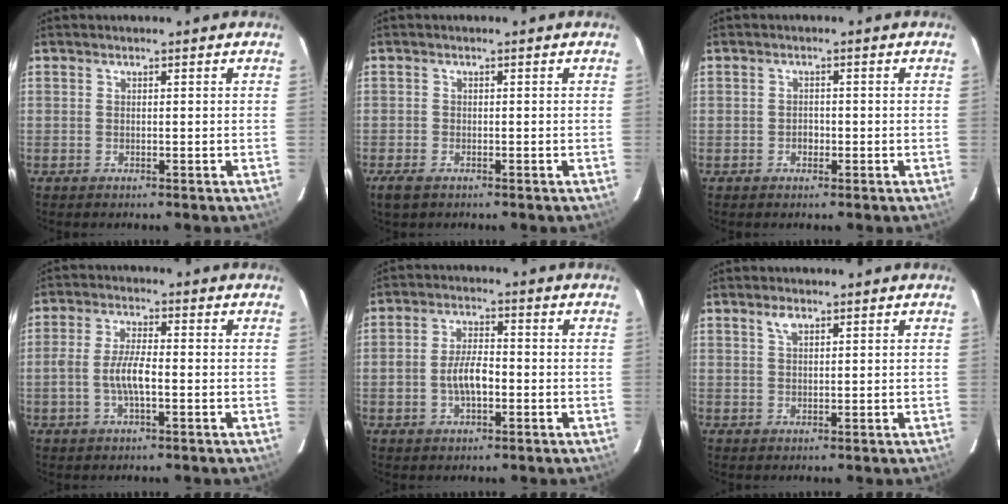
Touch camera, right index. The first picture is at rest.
{"total": 2.9, "force": [-2.0, 1.5, 1.6], "torque": [-0.034, -0.008, -0.037]}
{"total": 1.4, "force": [-0.6, 1.1, 0.5], "torque": [-0.010, 0.003, -0.008]}
{"total": 5.8, "force": [-1.5, 1.7, 5.3], "torque": [-0.111, 0.006, -0.030]}
{"total": 6.0, "force": [-1.5, 2.9, 5.0], "torque": [-0.100, 0.009, -0.024]}
{"total": 2.0, "force": [1.2, 0.9, 1.2], "torque": [-0.023, 0.006, 0.023]}